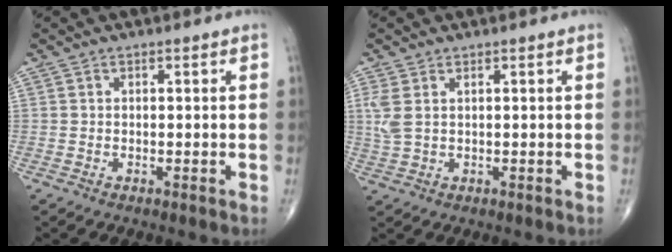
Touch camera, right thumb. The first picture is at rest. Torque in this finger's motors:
{"motor_torque": [0.00, 0.02, 0.29, 0.39, 0.06]}